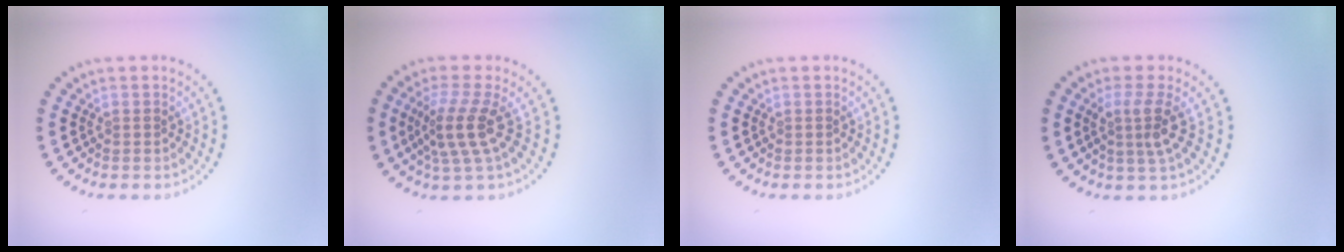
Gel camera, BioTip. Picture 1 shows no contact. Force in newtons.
{"total": 3.6, "press": 2.6, "slide": 2.4}
{"total": 0.0}
{"total": 2.7, "press": 2.0, "slide": 1.9}